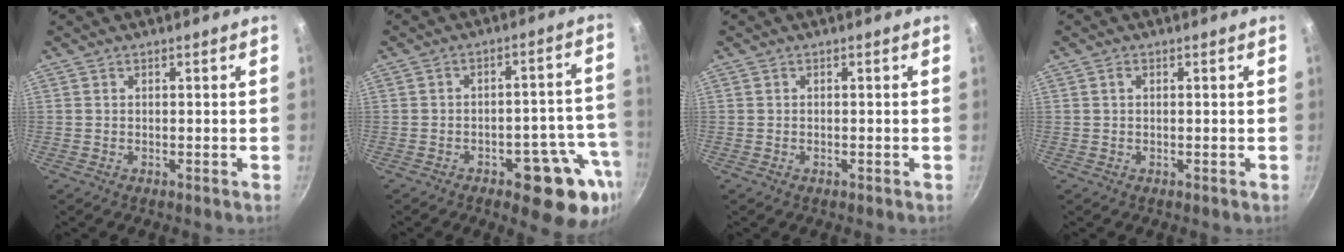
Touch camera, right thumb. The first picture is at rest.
{"total": 14.0, "force": [-6.7, 6.2, 10.7], "torque": [-0.077, 0.046, -0.082]}
{"total": 0.0}
{"total": 0.7, "force": [0.1, 0.5, 0.5], "torque": [-0.009, 0.003, 0.002]}